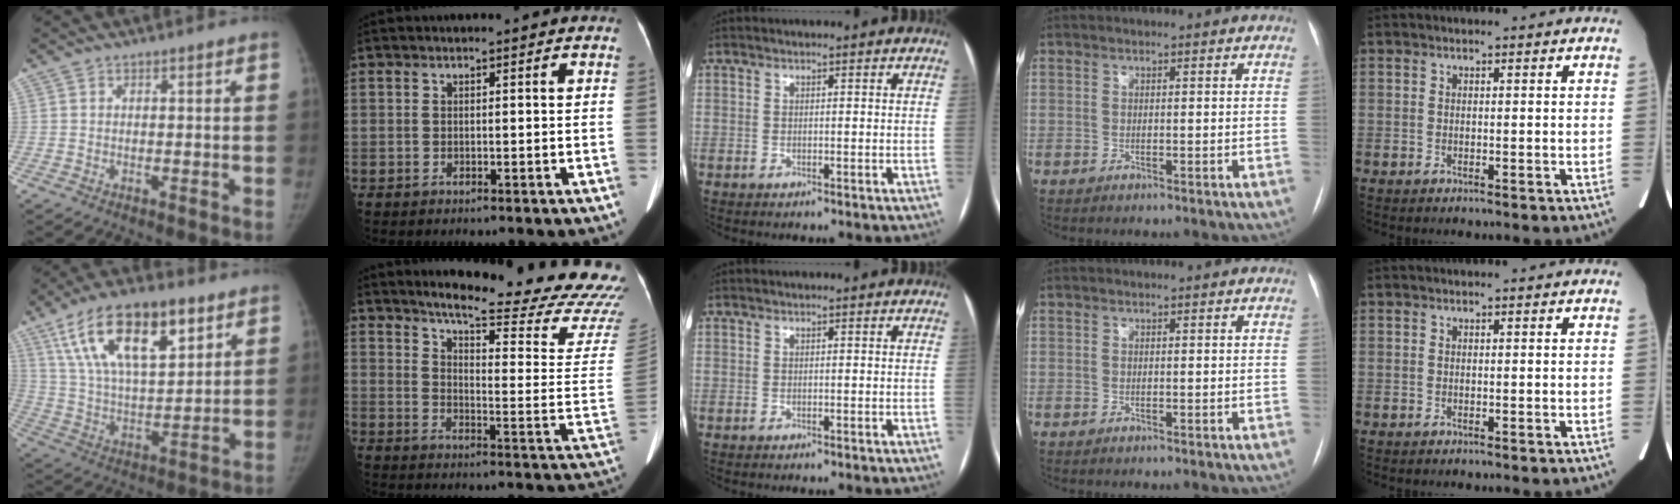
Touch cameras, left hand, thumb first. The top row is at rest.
{"thumb": {"total": 21.9, "force": [11.2, 9.8, 16.1], "torque": [-0.258, -0.026, 0.205]}, "index": {"total": 26.7, "force": [24.3, 1.9, 10.8], "torque": [-0.148, -0.126, 0.287]}}